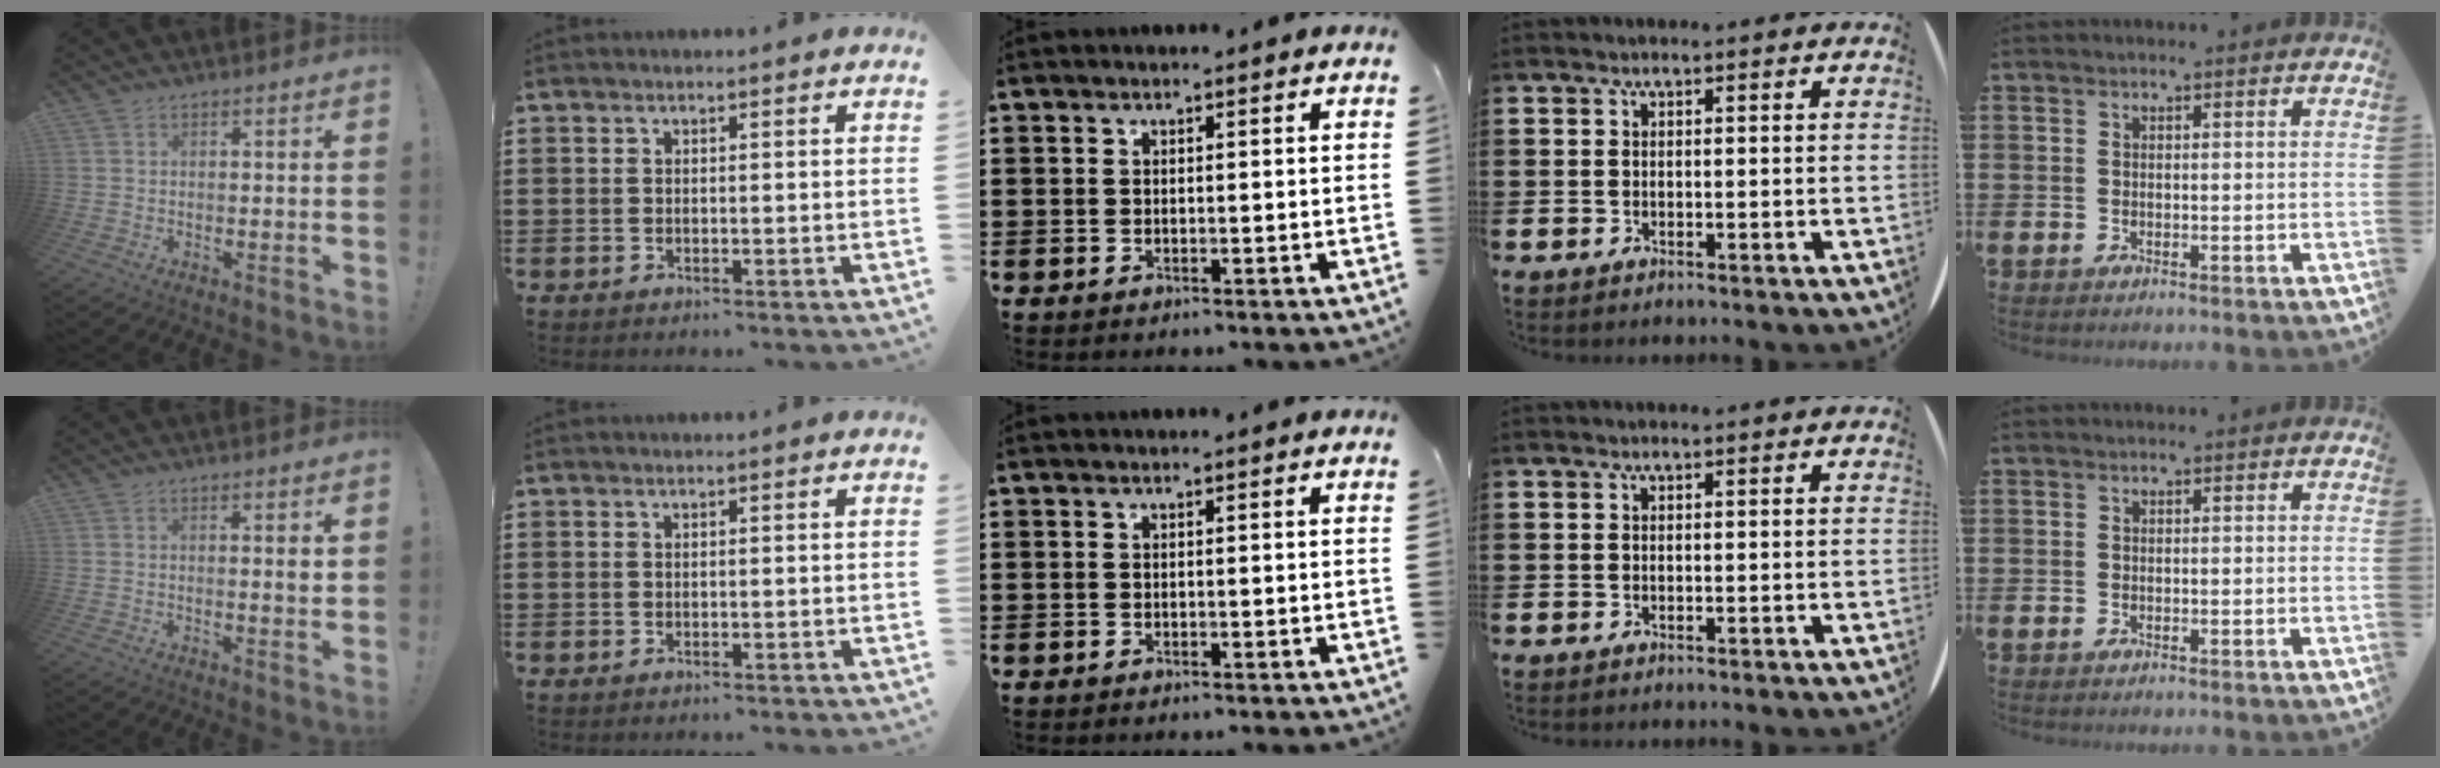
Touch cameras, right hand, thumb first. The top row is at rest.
{"thumb": {"total": 2.3, "force": [0.9, 0.0, 2.1], "torque": [-0.025, -0.007, 0.011]}}